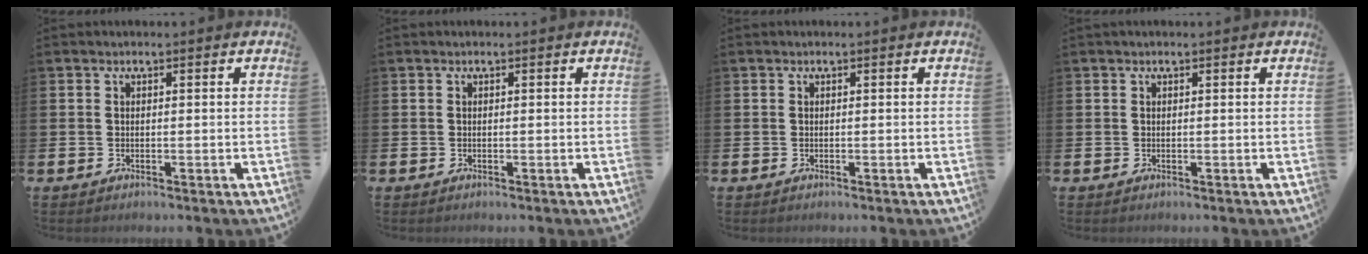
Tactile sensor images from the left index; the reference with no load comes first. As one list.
[{"total": 0.0}, {"total": 0.0}, {"total": 0.0}]